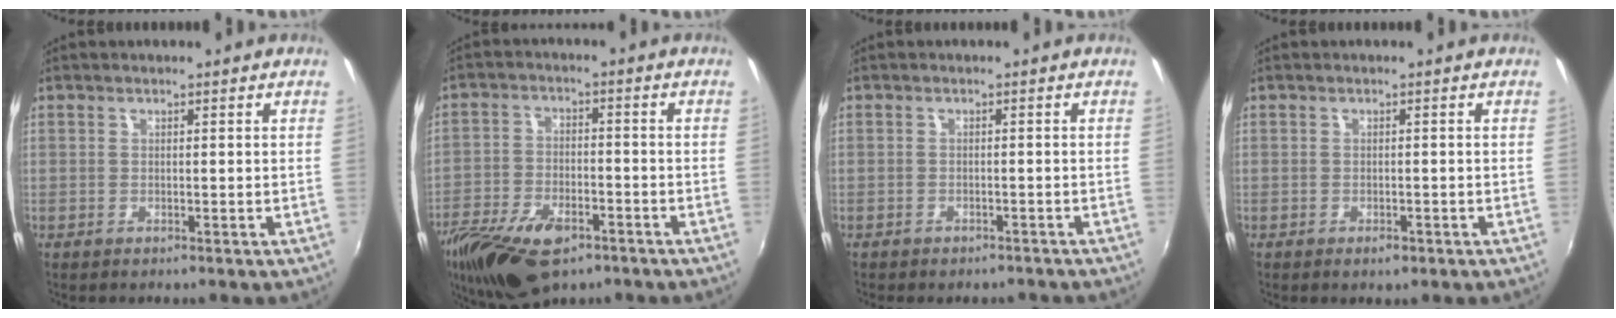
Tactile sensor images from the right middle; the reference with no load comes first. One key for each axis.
{"total": 16.3, "fx": -10.1, "fy": 7.8, "fz": 10.2, "tx": -0.230, "ty": -0.035, "tz": -0.180}
{"total": 3.1, "fx": -2.6, "fy": 1.4, "fz": 0.9, "tx": -0.020, "ty": -0.004, "tz": -0.032}
{"total": 1.4, "fx": -0.9, "fy": 0.7, "fz": 0.9, "tx": -0.014, "ty": -0.002, "tz": -0.012}